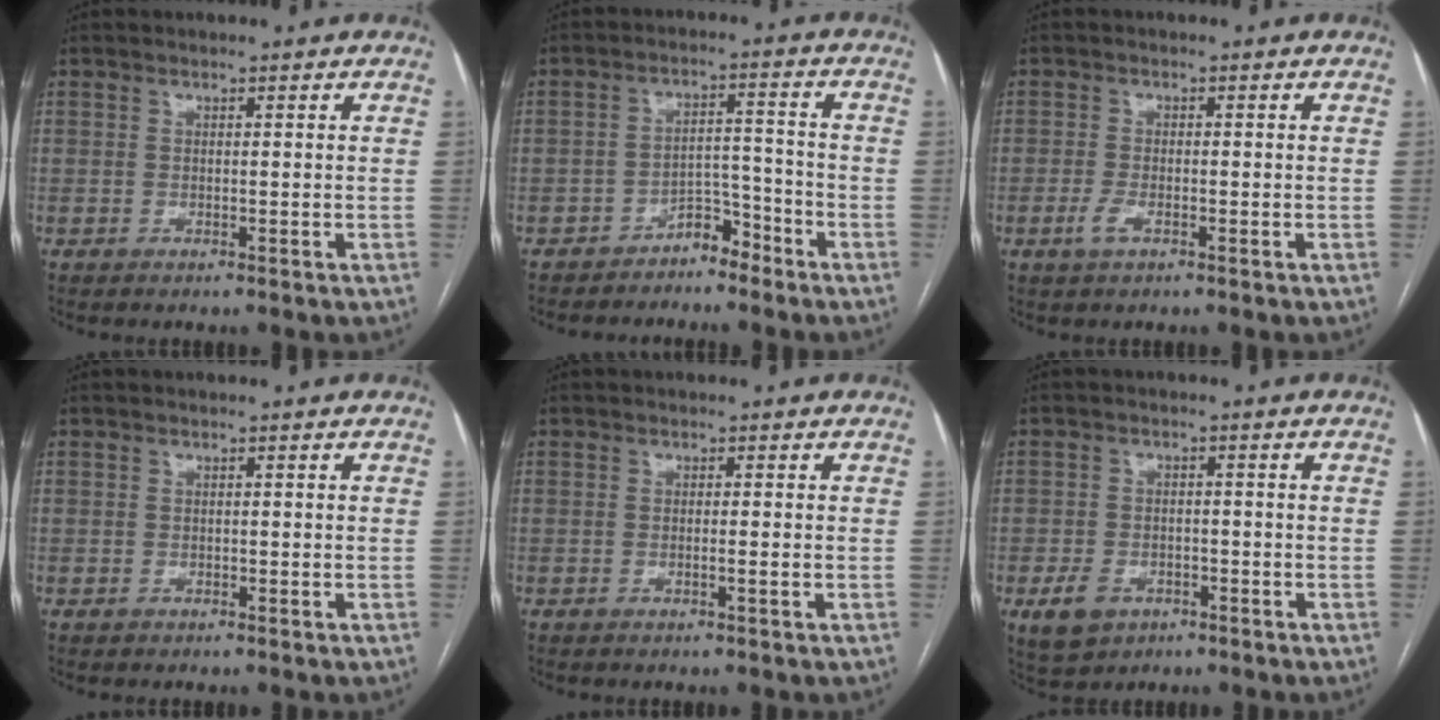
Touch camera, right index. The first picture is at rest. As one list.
[{"total": 4.1, "force": [-3.5, 1.8, 1.2], "torque": [-0.009, 0.012, -0.057]}, {"total": 2.3, "force": [-1.1, 0.8, 1.8], "torque": [-0.043, -0.001, -0.020]}, {"total": 0.5, "force": [-0.2, 0.5, 0.0], "torque": [-0.001, 0.004, -0.005]}, {"total": 1.0, "force": [-0.3, -0.2, 0.9], "torque": [-0.018, 0.000, -0.003]}, {"total": 5.3, "force": [-2.5, 4.0, 2.5], "torque": [-0.048, 0.000, -0.030]}]